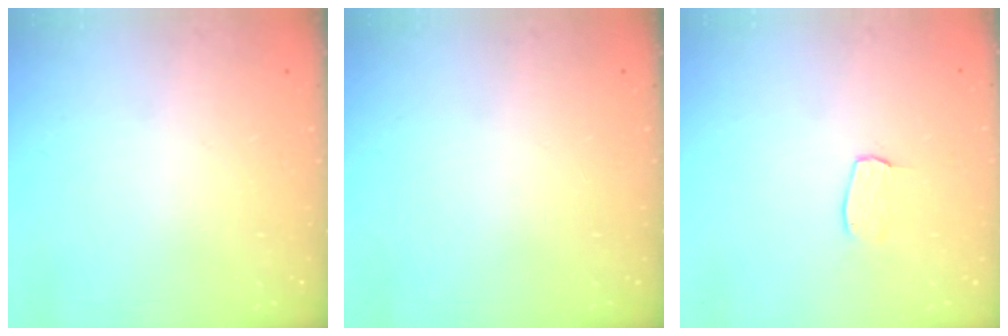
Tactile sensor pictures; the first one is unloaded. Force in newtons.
{"total": 0.0}
{"total": 4.0, "press": 4.0, "slide": 0.2}